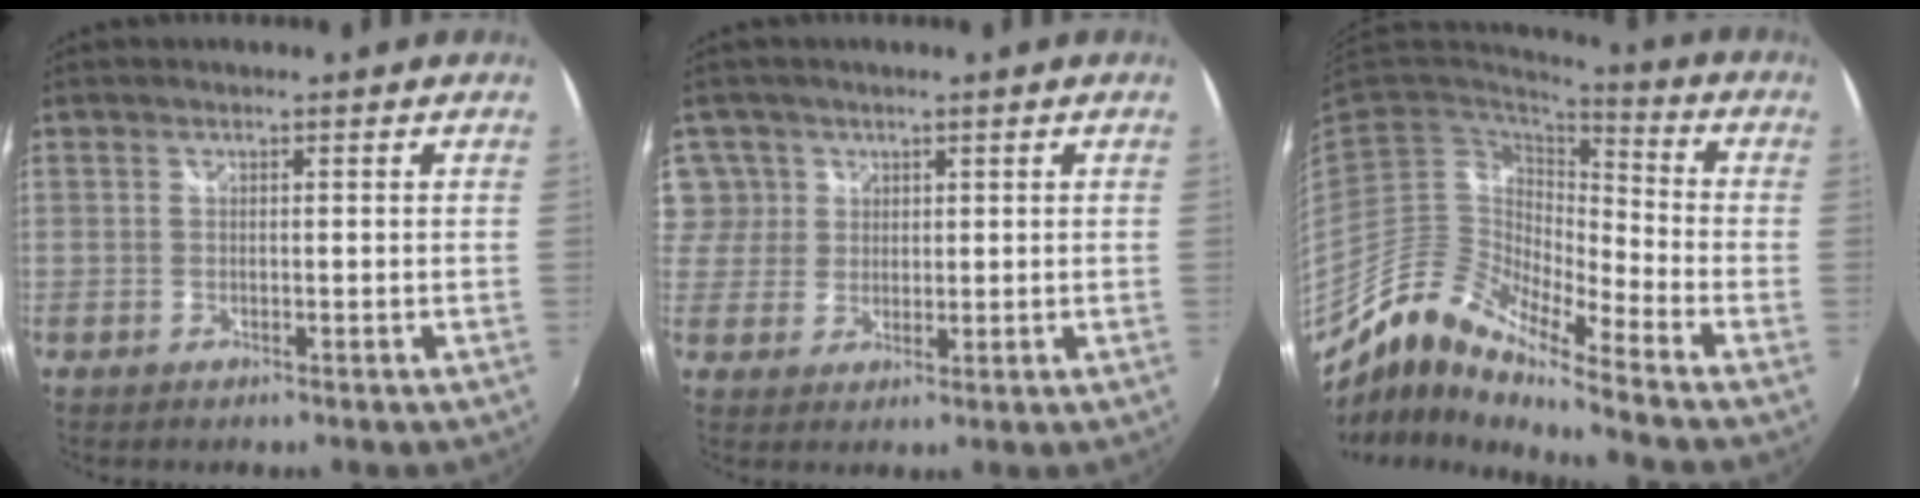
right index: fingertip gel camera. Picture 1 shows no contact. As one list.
[{"total": 5.6, "force": [2.3, 5.1, 0.3], "torque": [0.016, 0.012, 0.041]}, {"total": 11.3, "force": [-8.8, 1.4, 6.9], "torque": [-0.110, -0.004, -0.181]}]